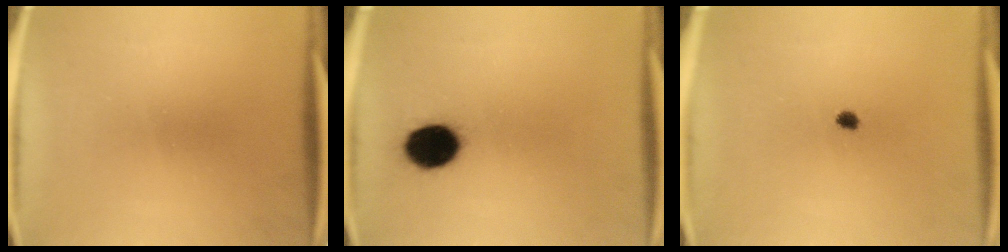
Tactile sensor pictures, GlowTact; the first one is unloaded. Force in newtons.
{"total": 10.1}
{"total": 1.5}